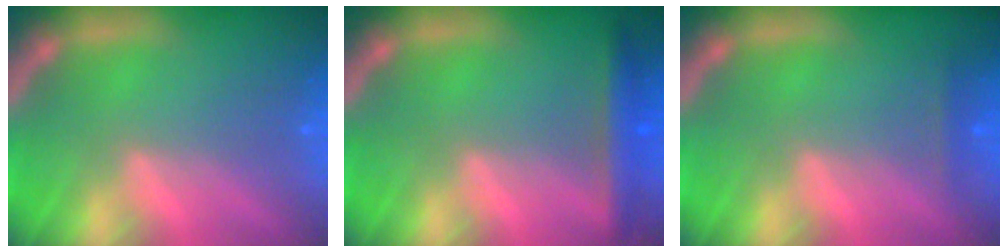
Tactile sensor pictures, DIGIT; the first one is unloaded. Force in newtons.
{"total": 3.5}
{"total": 0.9}